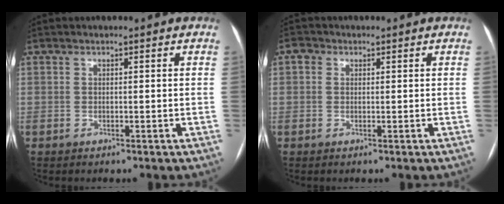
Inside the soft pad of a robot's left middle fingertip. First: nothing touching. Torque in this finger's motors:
{"motor_torque": [-0.01, 0.00, -0.03, -0.01]}